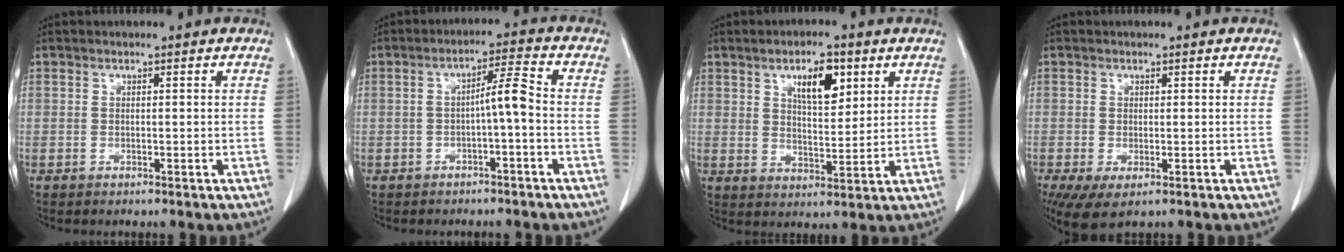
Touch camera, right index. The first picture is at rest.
{"total": 4.5, "force": [-1.0, 0.2, 4.4], "torque": [-0.070, 0.018, -0.015]}
{"total": 7.5, "force": [3.6, 2.8, 5.9], "torque": [-0.097, 0.002, 0.062]}
{"total": 4.7, "force": [-2.4, 1.8, 3.6], "torque": [-0.059, -0.016, -0.035]}